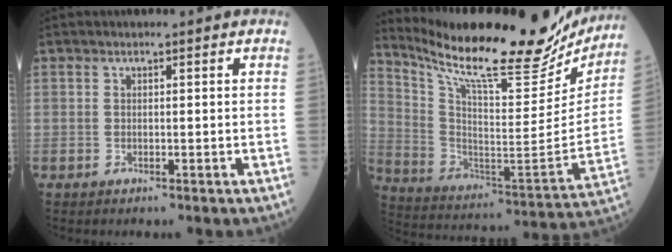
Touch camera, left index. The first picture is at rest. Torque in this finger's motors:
{"motor_torque": [0.99, -1.15, 0.36, 0.09]}